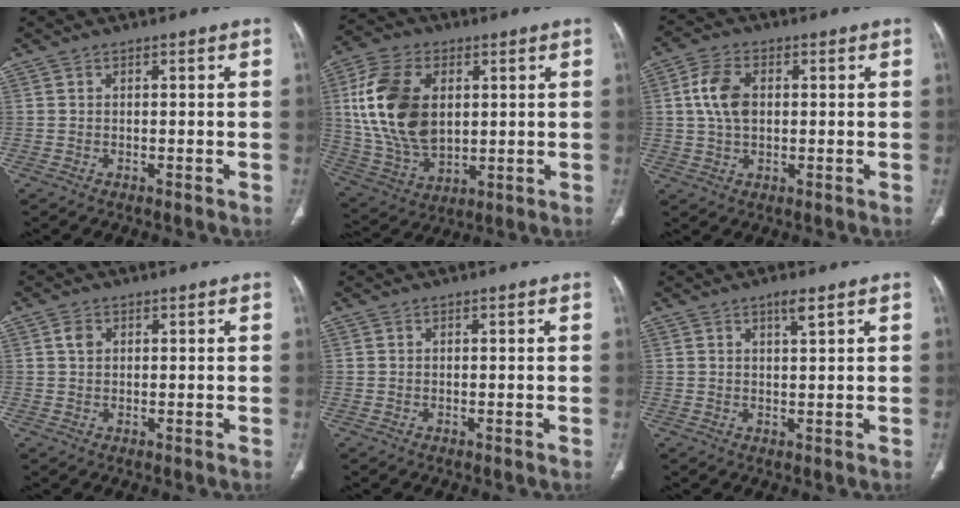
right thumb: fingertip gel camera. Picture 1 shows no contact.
{"total": 18.8, "force": [3.4, 11.9, 14.1], "torque": [-0.268, -0.010, 0.073]}
{"total": 7.0, "force": [1.0, 4.4, 5.3], "torque": [-0.102, 0.008, 0.017]}
{"total": 1.7, "force": [0.6, 1.3, 1.0], "torque": [-0.014, 0.000, 0.010]}
{"total": 0.0}
{"total": 2.4, "force": [1.5, 0.3, 1.9], "torque": [-0.033, -0.011, 0.025]}